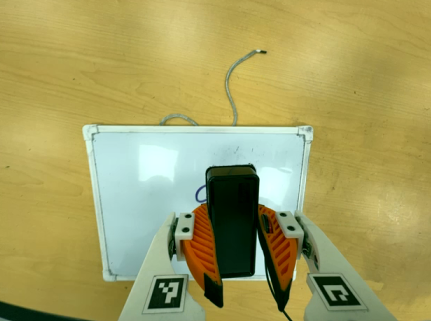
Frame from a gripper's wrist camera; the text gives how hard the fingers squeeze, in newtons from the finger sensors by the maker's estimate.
{"total": 7.8, "left": 6.9, "right": 8.6}